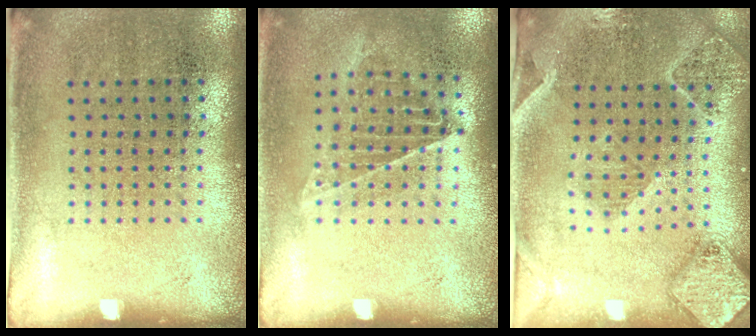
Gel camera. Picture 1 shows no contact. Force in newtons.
{"total": 1.0, "press": 1.0, "slide": 0.1}
{"total": 2.3, "press": 2.1, "slide": 0.9}